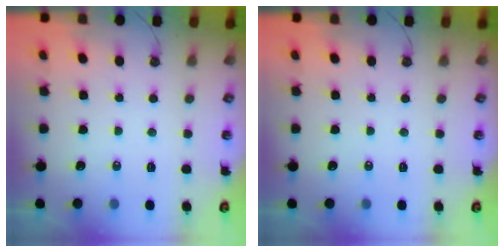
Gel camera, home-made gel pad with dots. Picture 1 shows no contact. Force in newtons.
{"total": 0.0}